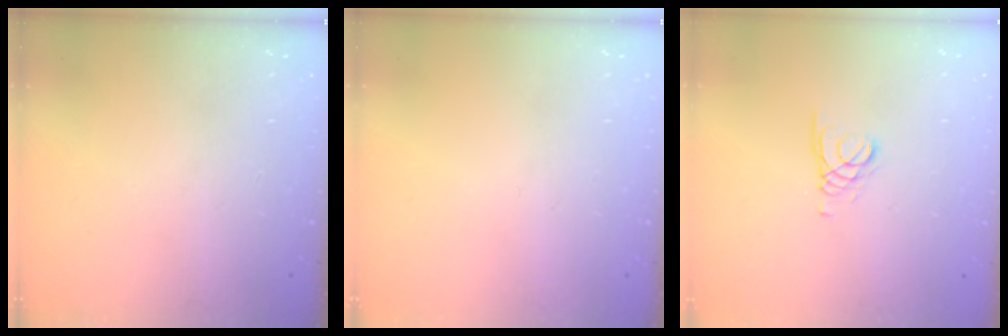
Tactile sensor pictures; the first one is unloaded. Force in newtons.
{"total": 0.0}
{"total": 1.8, "press": 1.8, "slide": 0.2}